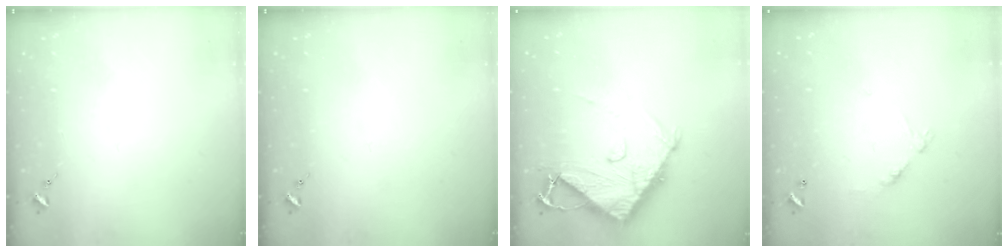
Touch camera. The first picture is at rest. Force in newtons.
{"total": 0.0}
{"total": 10.6, "press": 10.5, "slide": 1.0}
{"total": 6.7, "press": 6.6, "slide": 0.5}